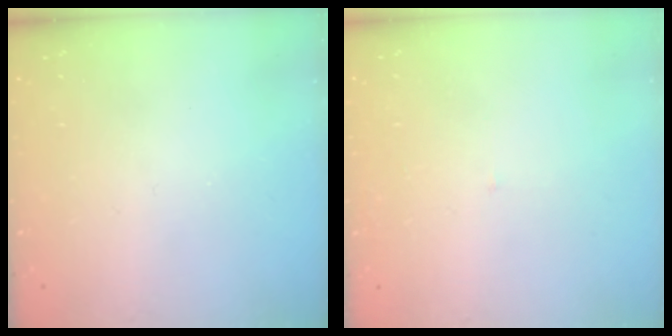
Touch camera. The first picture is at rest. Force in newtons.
{"total": 2.0, "press": 2.0, "slide": 0.1}